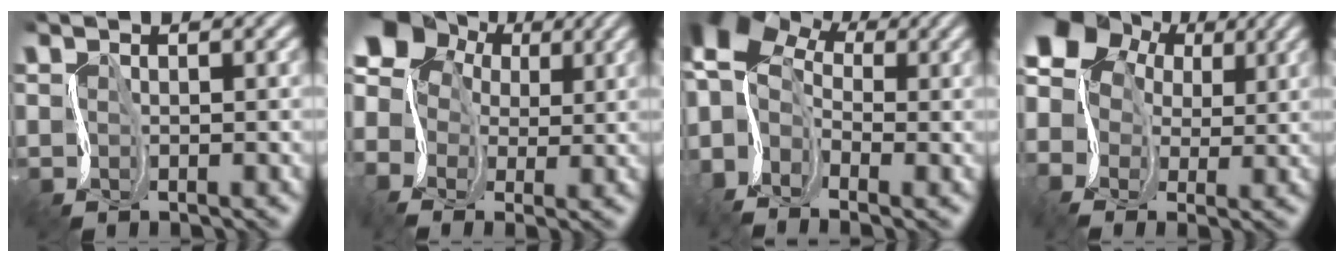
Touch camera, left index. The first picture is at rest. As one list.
[{"total": 8.7, "force": [1.2, 7.2, 4.7], "torque": [-0.114, 0.017, 0.005]}, {"total": 10.5, "force": [0.6, 7.2, 7.6], "torque": [-0.140, 0.026, 0.000]}, {"total": 8.9, "force": [1.8, 7.4, 4.6], "torque": [-0.116, 0.020, 0.016]}]